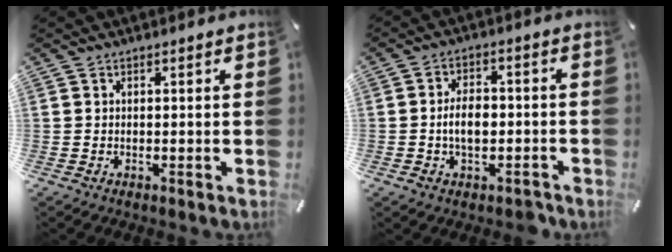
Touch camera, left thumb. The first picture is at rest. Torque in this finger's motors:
{"motor_torque": [0.03, 0.08, 0.53, 0.40, 0.02]}